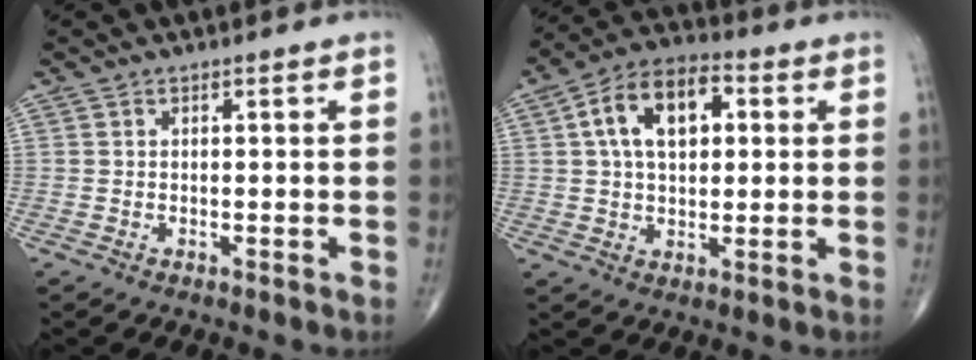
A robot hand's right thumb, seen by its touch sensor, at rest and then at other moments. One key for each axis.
{"total": 13.1, "fx": 3.0, "fy": 7.8, "fz": 10.1, "tx": -0.162, "ty": 0.021, "tz": 0.044}